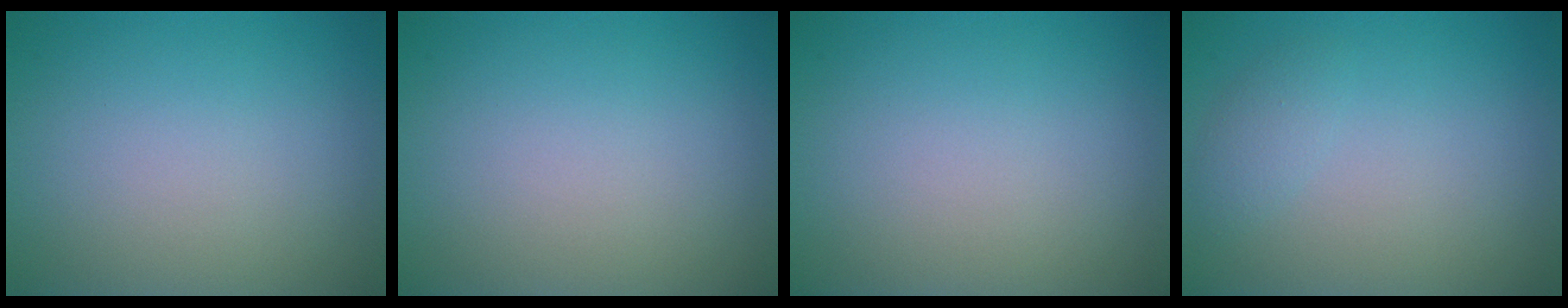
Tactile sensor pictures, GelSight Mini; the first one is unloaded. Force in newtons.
{"total": 0.0}
{"total": 0.0}
{"total": 1.2, "press": 1.2, "slide": 0.1}